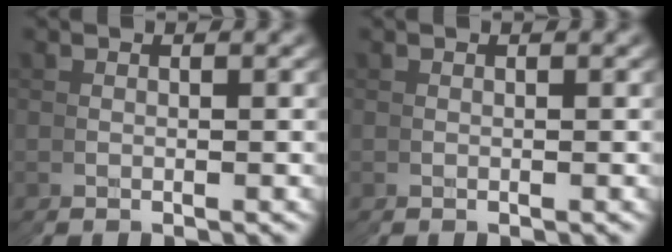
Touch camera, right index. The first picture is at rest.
{"total": 0.0}